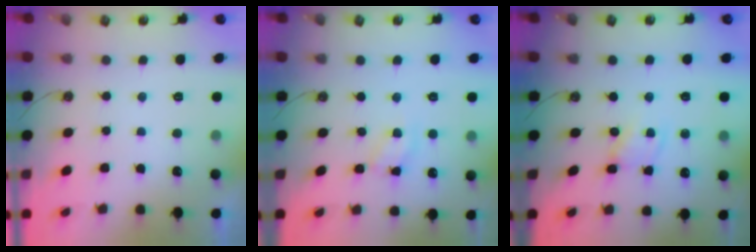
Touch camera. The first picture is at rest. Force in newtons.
{"total": 5.5, "press": 5.5, "slide": 0.4}
{"total": 1.4, "press": 1.4, "slide": 0.2}